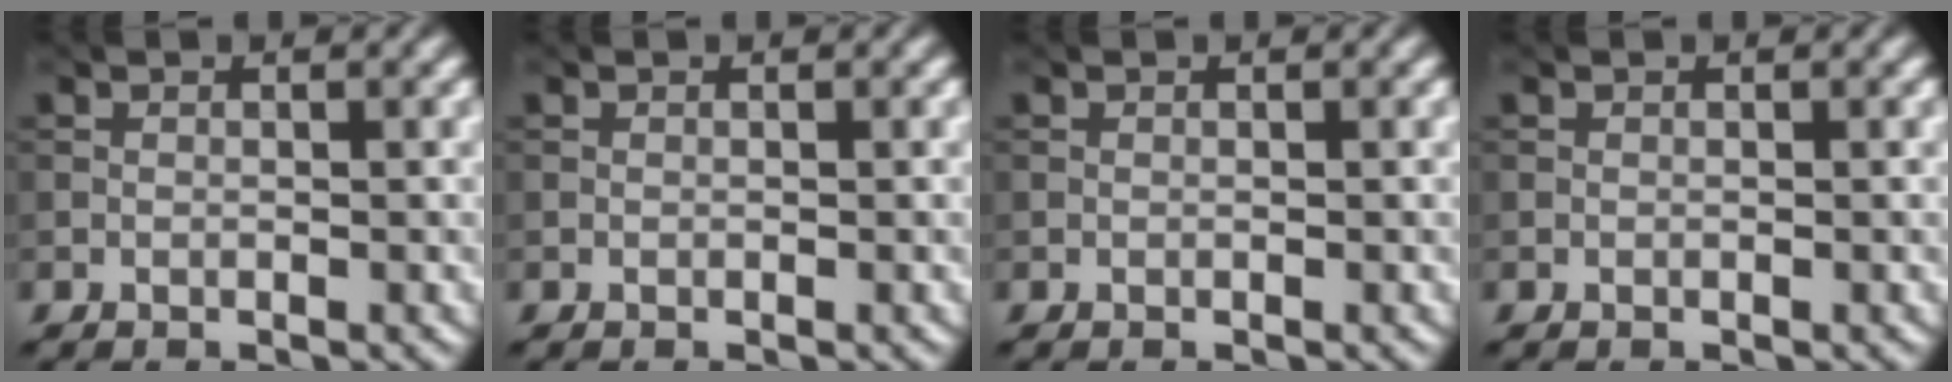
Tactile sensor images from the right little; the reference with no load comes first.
{"total": 0.0}
{"total": 0.0}
{"total": 0.0}